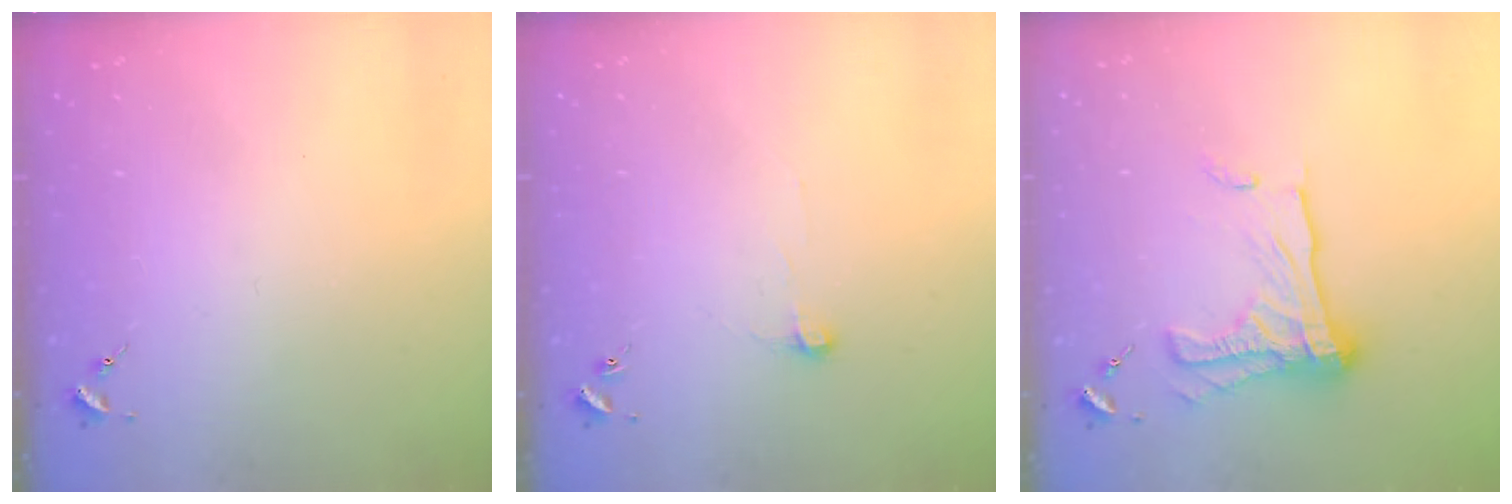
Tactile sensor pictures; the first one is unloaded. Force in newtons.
{"total": 4.9, "press": 4.9, "slide": 0.5}
{"total": 17.8, "press": 17.8, "slide": 1.5}